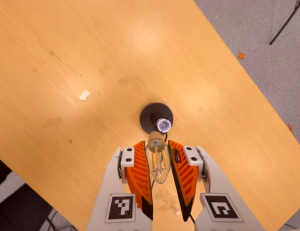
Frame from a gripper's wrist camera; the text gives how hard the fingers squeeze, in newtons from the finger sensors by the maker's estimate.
{"total": 13.3, "left": 13.7, "right": 12.9}